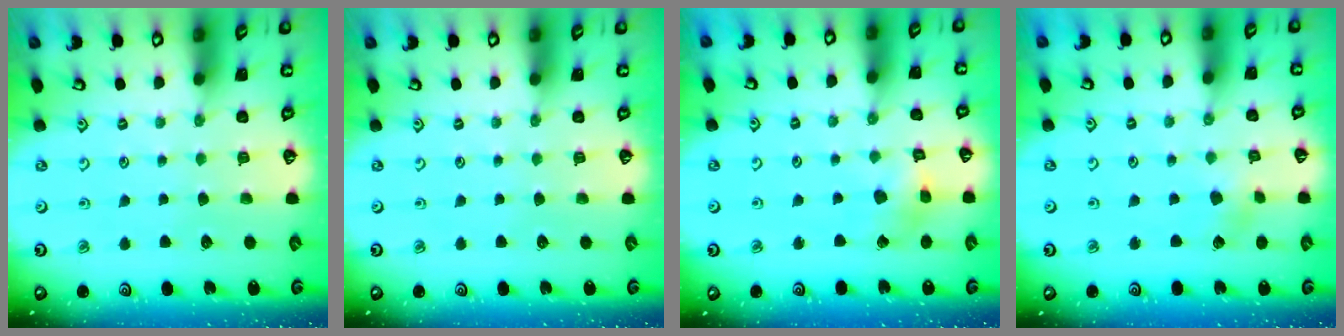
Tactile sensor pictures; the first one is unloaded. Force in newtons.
{"total": 0.0}
{"total": 5.2, "press": 5.2, "slide": 0.5}
{"total": 2.5, "press": 2.5, "slide": 0.4}